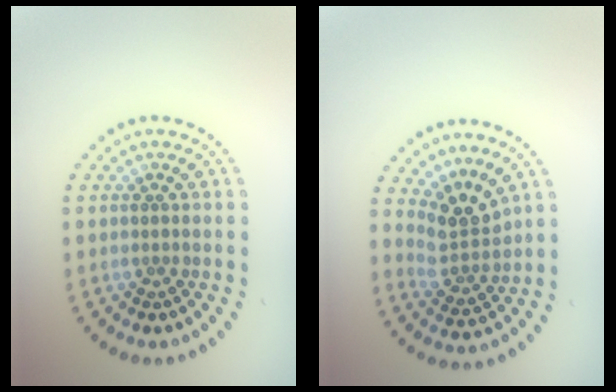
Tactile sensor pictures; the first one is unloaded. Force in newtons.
{"total": 3.4, "press": 2.3, "slide": 2.5}